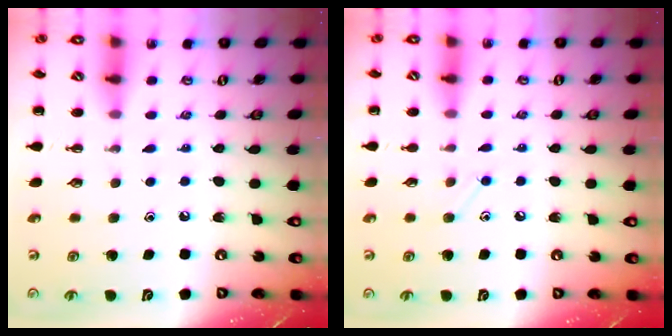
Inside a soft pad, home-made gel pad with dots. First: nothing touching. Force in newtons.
{"total": 6.3, "press": 6.0, "slide": 1.9}